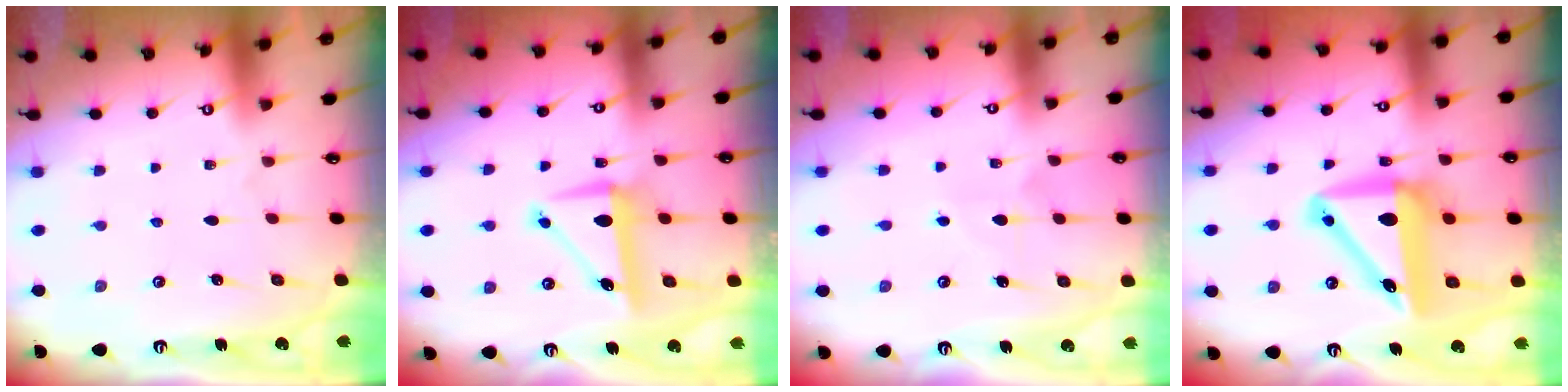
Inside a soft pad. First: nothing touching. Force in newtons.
{"total": 7.3, "press": 6.9, "slide": 2.4}
{"total": 4.6, "press": 4.5, "slide": 0.8}
{"total": 12.0, "press": 11.2, "slide": 4.3}